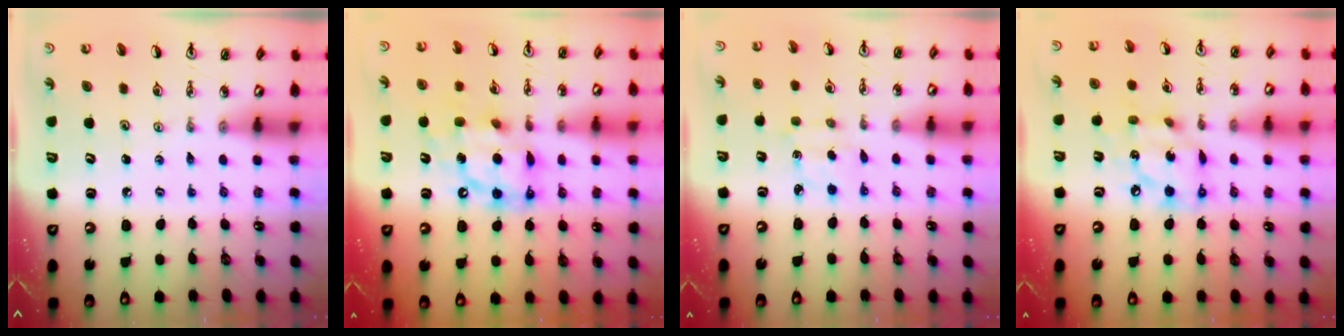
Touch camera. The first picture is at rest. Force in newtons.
{"total": 13.8, "press": 13.7, "slide": 1.5}
{"total": 3.4, "press": 3.3, "slide": 0.5}
{"total": 13.3, "press": 13.2, "slide": 0.8}